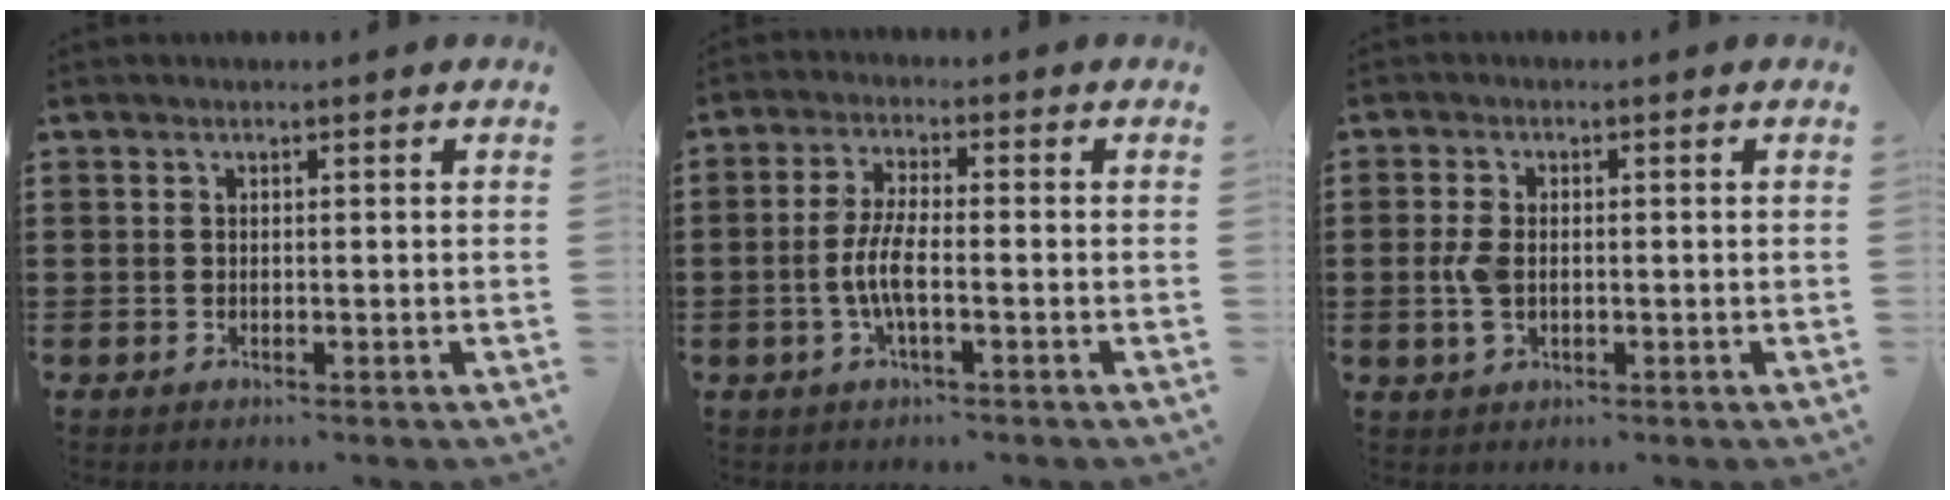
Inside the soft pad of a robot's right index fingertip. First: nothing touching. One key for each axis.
{"total": 5.2, "fx": -1.4, "fy": 1.4, "fz": 4.8, "tx": -0.111, "ty": -0.005, "tz": -0.034}
{"total": 3.6, "fx": -0.2, "fy": 2.1, "fz": 3.0, "tx": -0.073, "ty": 0.001, "tz": -0.009}